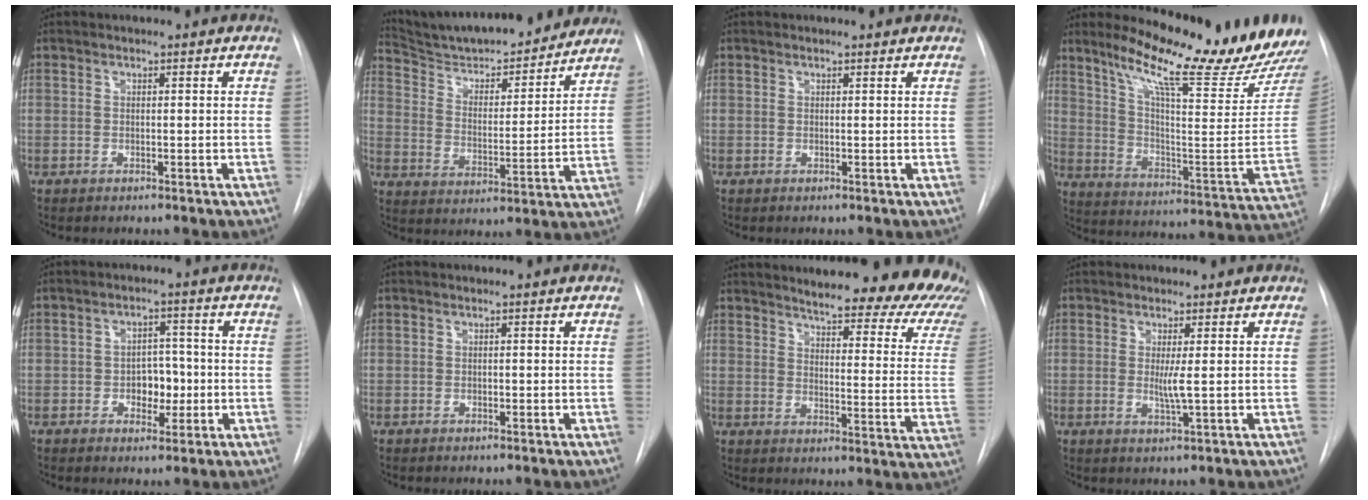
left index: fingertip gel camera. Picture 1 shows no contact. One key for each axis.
{"total": 21.0, "fx": 19.5, "fy": 3.6, "fz": 6.9, "tx": -0.104, "ty": -0.006, "tz": 0.286}
{"total": 1.4, "fx": 1.3, "fy": 0.3, "fz": 0.1, "tx": -0.012, "ty": 0.007, "tz": 0.013}
{"total": 21.7, "fx": 18.6, "fy": -0.5, "fz": 11.3, "tx": -0.181, "ty": -0.083, "tz": 0.267}
{"total": 5.0, "fx": -1.0, "fy": 3.3, "fz": 3.5, "tx": -0.046, "ty": 0.010, "tz": -0.011}
{"total": 0.0}
{"total": 25.4, "fx": 22.8, "fy": 3.5, "fz": 10.8, "tx": -0.147, "ty": -0.111, "tz": 0.257}
{"total": 2.4, "fx": 0.2, "fy": -0.2, "fz": 2.4, "tx": -0.052, "ty": -0.007, "tz": 0.005}